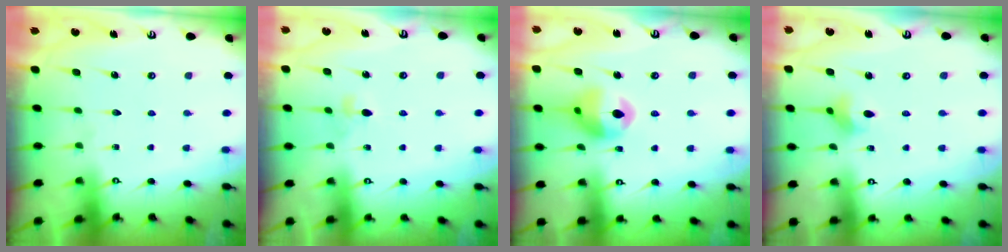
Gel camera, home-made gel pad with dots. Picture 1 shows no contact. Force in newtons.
{"total": 3.2, "press": 3.1, "slide": 0.8}
{"total": 12.8, "press": 12.7, "slide": 1.3}
{"total": 4.3, "press": 4.2, "slide": 0.7}